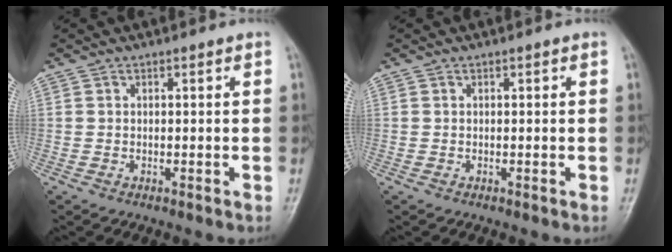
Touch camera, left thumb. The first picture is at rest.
{"total": 0.0}